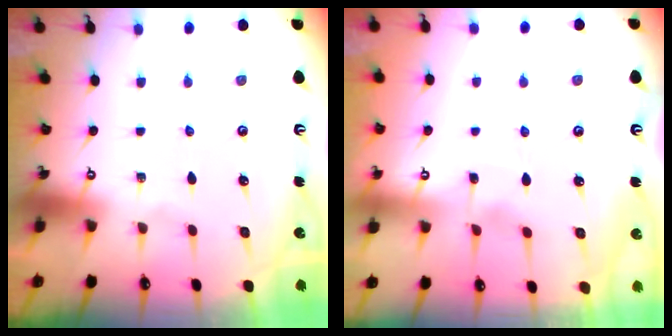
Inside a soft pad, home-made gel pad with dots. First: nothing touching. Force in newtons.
{"total": 2.5, "press": 2.5, "slide": 0.3}